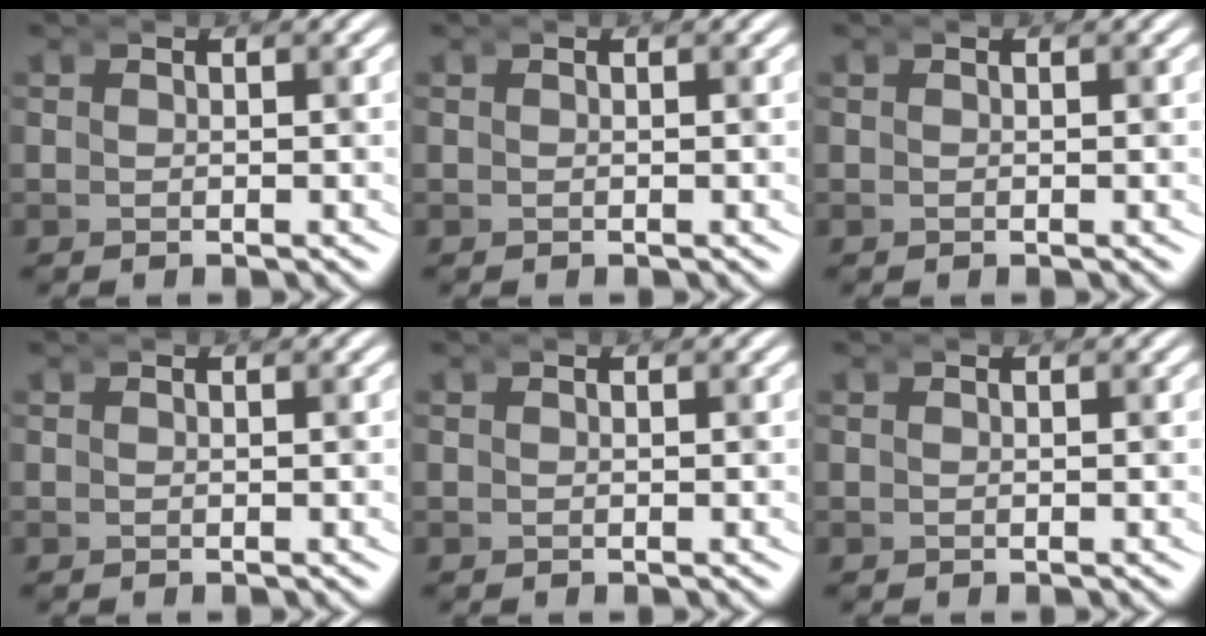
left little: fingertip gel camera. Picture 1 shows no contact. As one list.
[{"total": 0.0}, {"total": 0.0}, {"total": 0.0}, {"total": 0.0}, {"total": 0.0}]